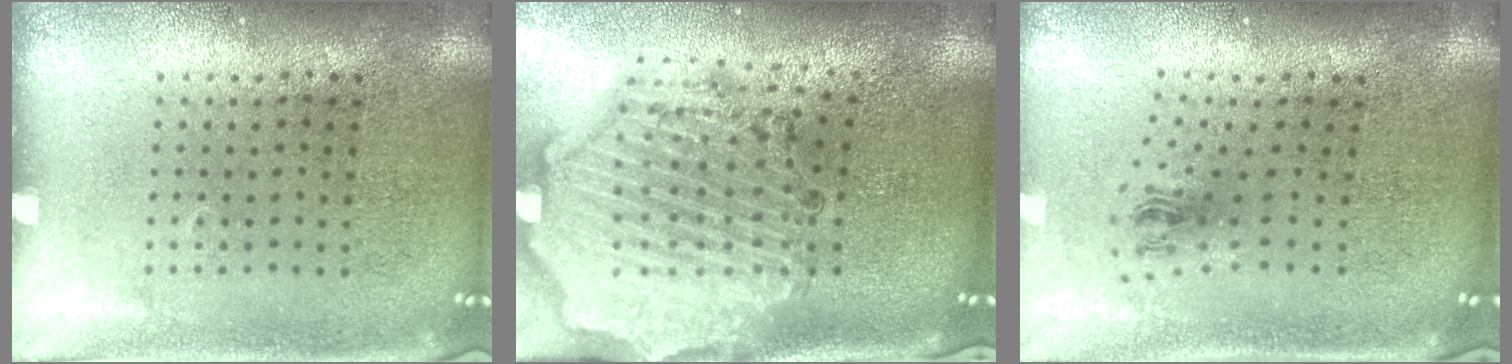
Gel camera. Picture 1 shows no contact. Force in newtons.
{"total": 2.7, "press": 2.5, "slide": 1.1}
{"total": 1.0, "press": 0.5, "slide": 0.9}